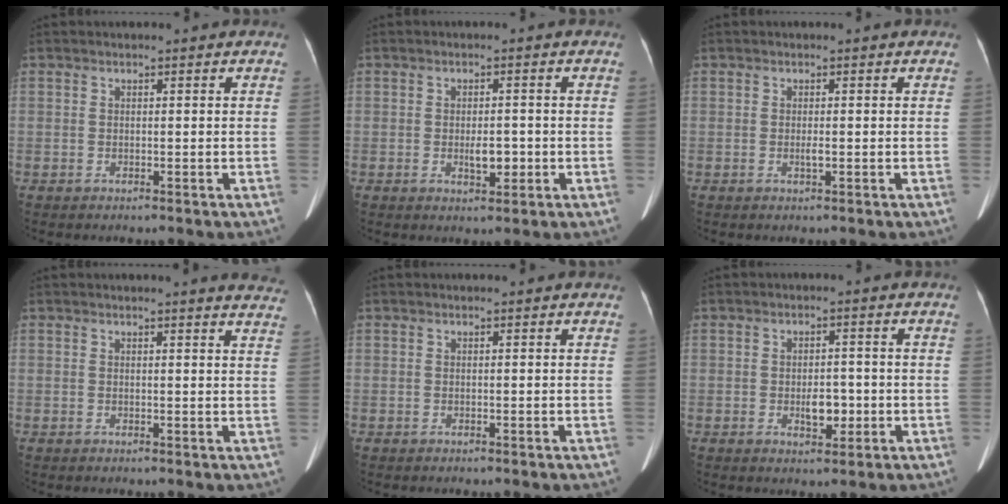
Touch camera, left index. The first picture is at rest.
{"total": 3.1, "force": [-0.7, 1.3, 2.7], "torque": [-0.046, 0.000, -0.007]}
{"total": 0.8, "force": [-0.2, 0.2, 0.8], "torque": [-0.018, -0.002, -0.001]}
{"total": 8.8, "force": [8.3, 0.4, 2.7], "torque": [-0.017, -0.034, 0.062]}
{"total": 0.0}
{"total": 3.6, "force": [-0.9, 1.9, 2.9], "torque": [-0.046, 0.001, -0.008]}